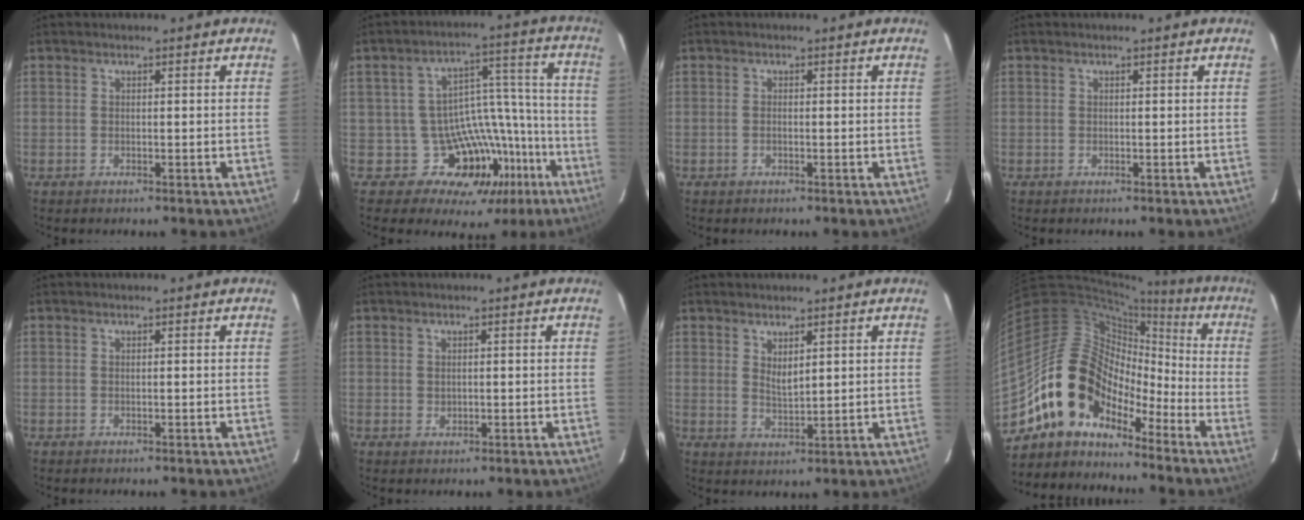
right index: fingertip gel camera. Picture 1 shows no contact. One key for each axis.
{"total": 16.1, "fx": -9.9, "fy": 11.6, "fz": 5.0, "tx": -0.074, "ty": 0.063, "tz": -0.125}
{"total": 0.7, "fx": -0.2, "fy": 0.2, "fz": 0.6, "tx": -0.014, "ty": 0.001, "tz": -0.005}
{"total": 0.0}
{"total": 0.0}
{"total": 1.0, "fx": 0.2, "fy": 1.0, "fz": 0.3, "tx": -0.004, "ty": 0.000, "tz": 0.006}
{"total": 3.3, "fx": 1.6, "fy": 1.2, "fz": 2.6, "tx": -0.044, "ty": -0.006, "tz": 0.029}
{"total": 14.4, "fx": -9.9, "fy": 9.1, "fz": 5.3, "tx": -0.106, "ty": 0.034, "tz": -0.192}